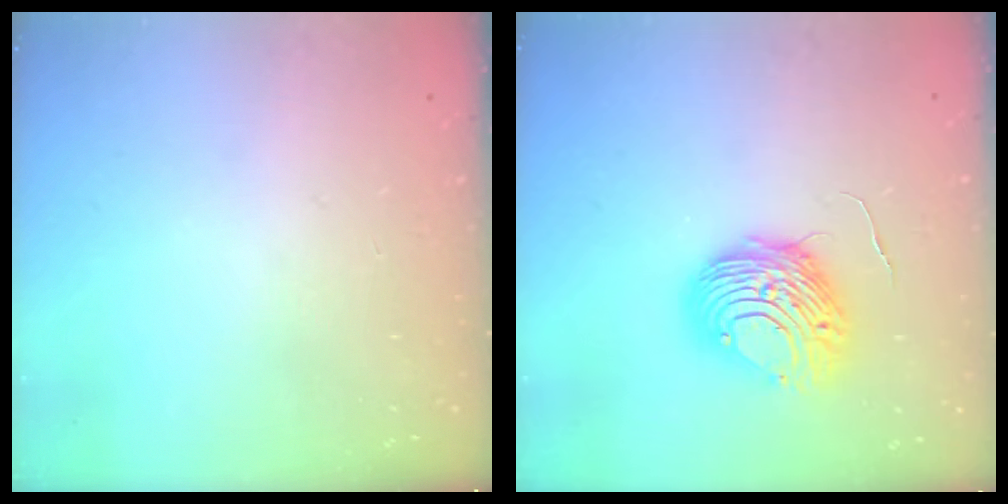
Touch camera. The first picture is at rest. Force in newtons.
{"total": 9.7, "press": 9.6, "slide": 1.1}